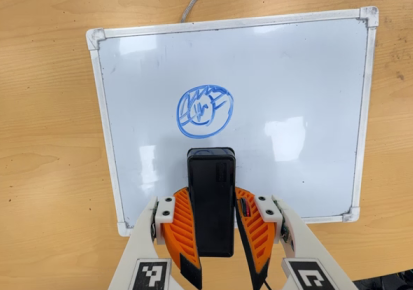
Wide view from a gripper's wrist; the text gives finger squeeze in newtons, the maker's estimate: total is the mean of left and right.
{"total": 11.1, "left": 8.7, "right": 13.6}